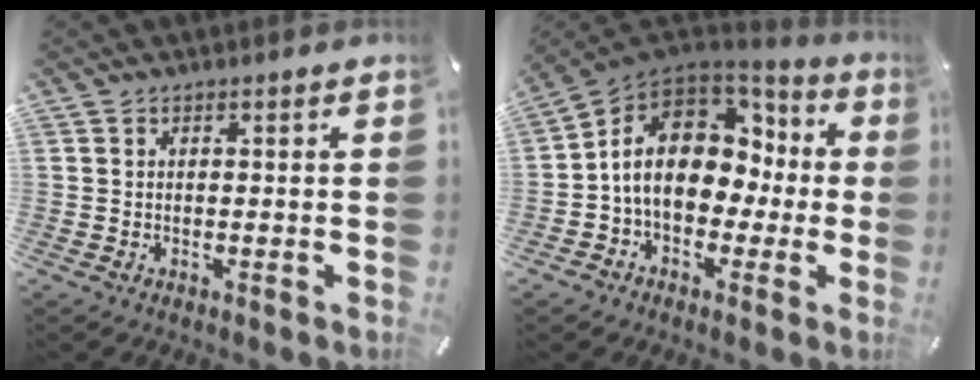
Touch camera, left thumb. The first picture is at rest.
{"total": 14.7, "force": [1.2, 11.5, 9.2], "torque": [-0.162, 0.004, 0.027]}